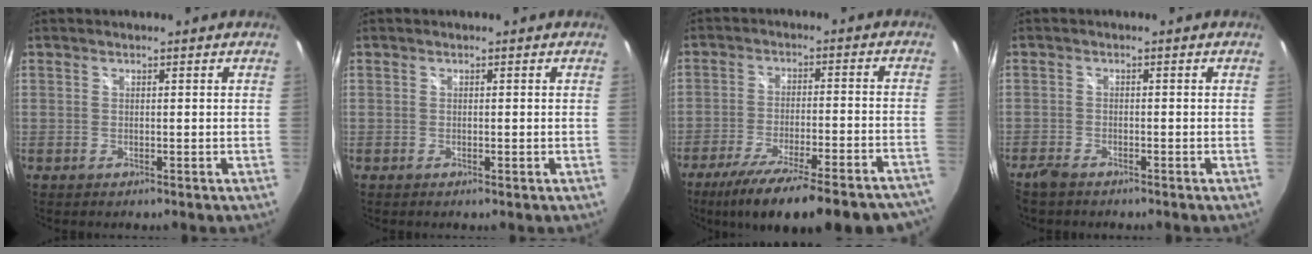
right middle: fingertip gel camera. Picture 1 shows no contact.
{"total": 0.6, "force": [-0.2, 0.1, 0.6], "torque": [-0.008, 0.001, -0.003]}
{"total": 25.8, "force": [-21.5, 4.3, 13.6], "torque": [-0.225, -0.061, -0.299]}
{"total": 2.9, "force": [-2.5, 0.9, 1.2], "torque": [-0.036, -0.007, -0.051]}